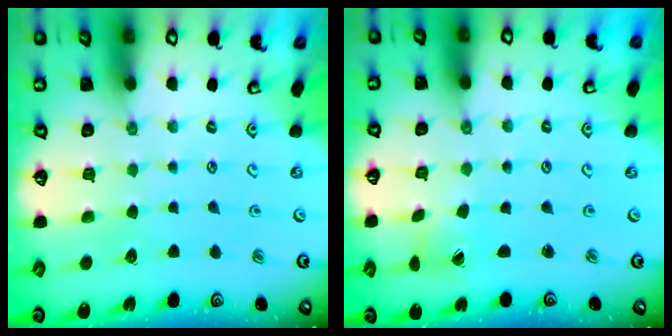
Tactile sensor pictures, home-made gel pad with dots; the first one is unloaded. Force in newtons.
{"total": 2.2, "press": 2.2, "slide": 0.2}